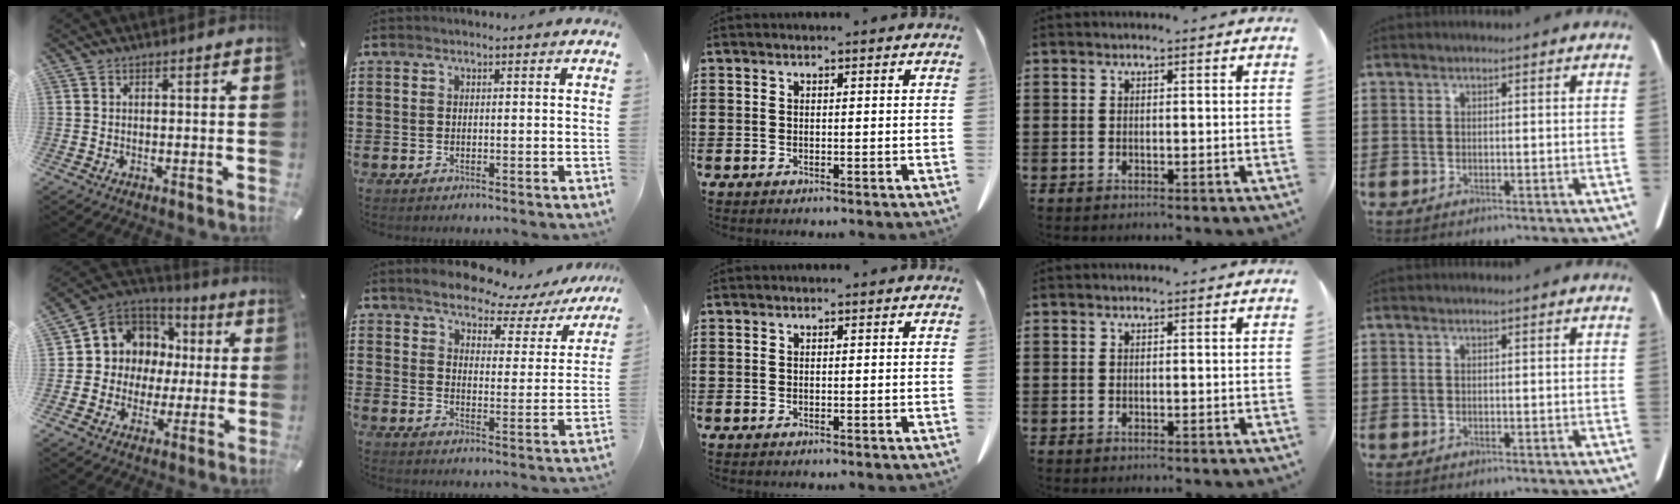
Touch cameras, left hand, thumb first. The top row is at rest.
{"thumb": {"total": 10.1, "force": [2.3, 9.8, 1.2], "torque": [-0.039, -0.031, 0.051]}, "index": {"total": 5.5, "force": [5.0, 1.6, 1.7], "torque": [-0.053, -0.029, 0.081]}}